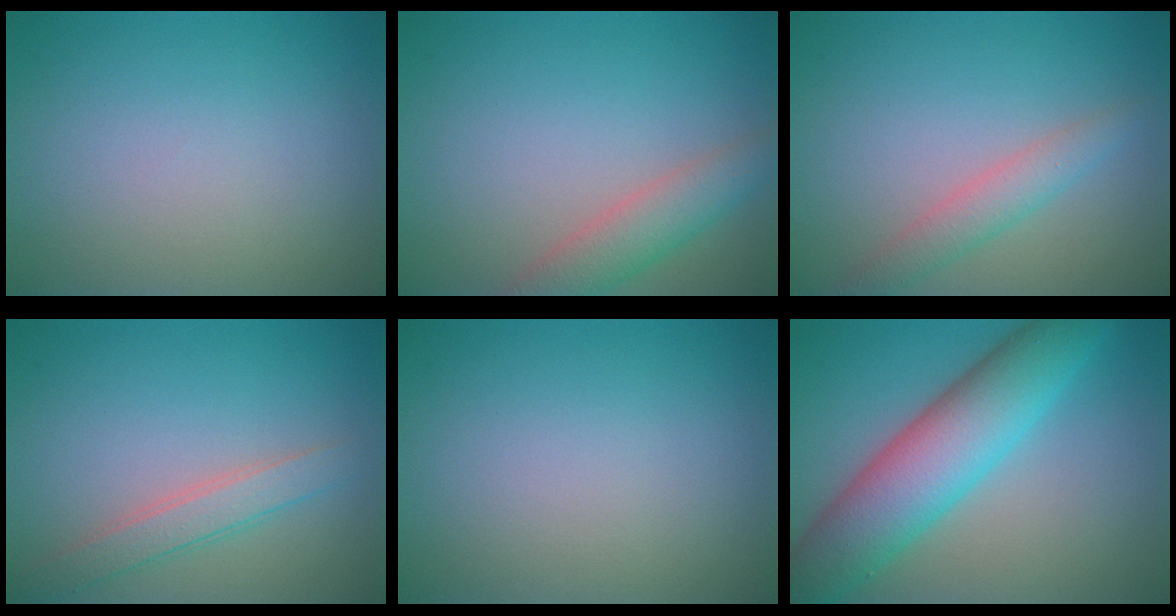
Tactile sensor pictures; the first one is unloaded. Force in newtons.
{"total": 3.5, "press": 3.5, "slide": 0.2}
{"total": 2.5, "press": 2.5, "slide": 0.1}
{"total": 2.4, "press": 2.4, "slide": 0.1}
{"total": 0.0}
{"total": 9.0, "press": 9.0, "slide": 0.2}